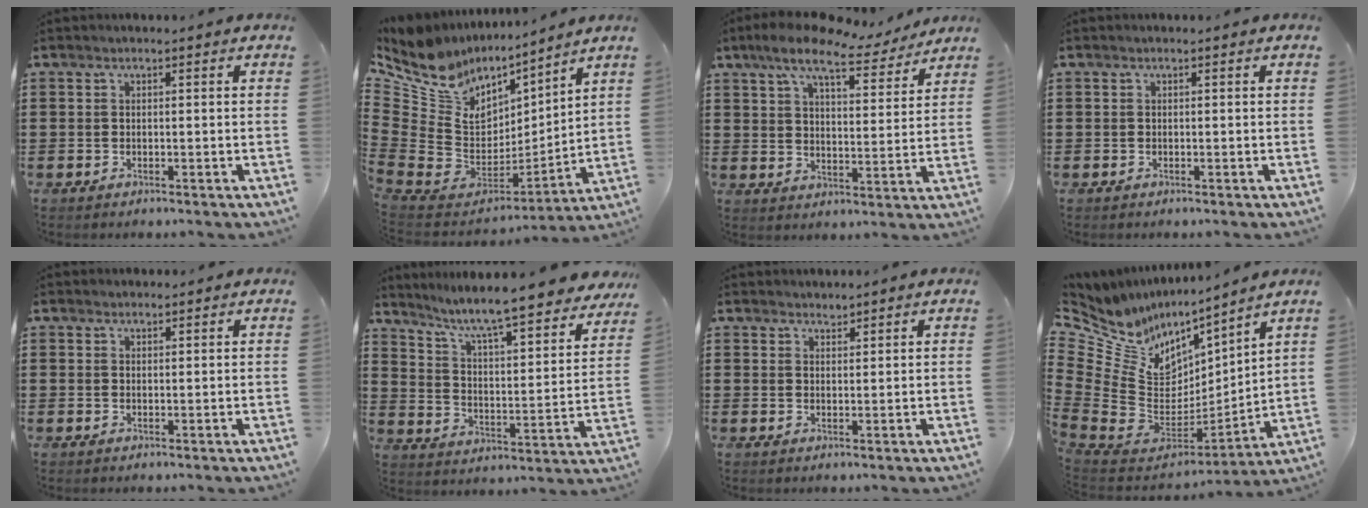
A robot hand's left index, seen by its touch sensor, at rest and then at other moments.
{"total": 9.0, "force": [6.6, 5.8, 1.8], "torque": [-0.105, -0.071, 0.118]}
{"total": 10.3, "force": [8.3, 2.5, 5.7], "torque": [-0.121, -0.025, 0.143]}
{"total": 0.0}
{"total": 1.0, "force": [0.9, 0.3, 0.0], "torque": [-0.003, 0.001, 0.018]}
{"total": 7.1, "force": [6.3, -0.3, 3.3], "torque": [-0.093, -0.057, 0.098]}
{"total": 1.4, "force": [1.4, 0.3, -0.2], "torque": [0.000, 0.001, 0.028]}
{"total": 8.3, "force": [4.0, 6.7, 2.7], "torque": [-0.121, -0.063, 0.072]}